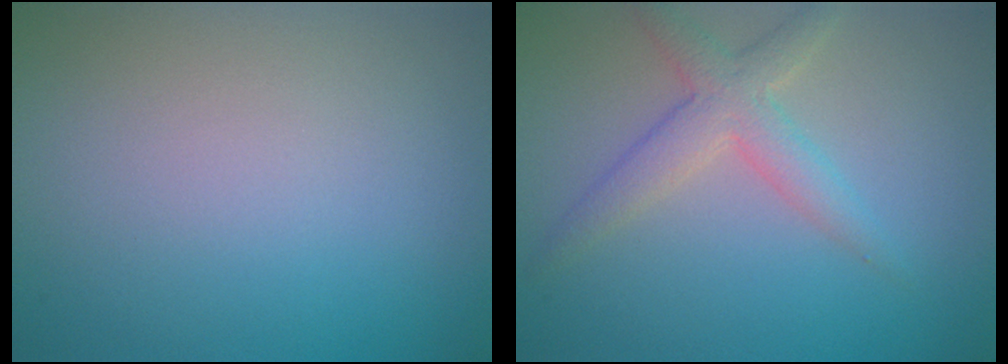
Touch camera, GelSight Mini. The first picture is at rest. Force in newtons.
{"total": 3.3, "press": 3.3, "slide": 0.1}